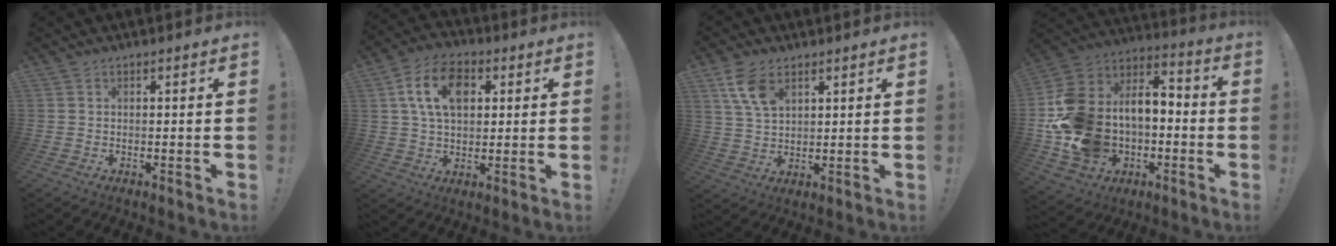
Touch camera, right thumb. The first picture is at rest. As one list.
[{"total": 13.6, "force": [4.0, 8.9, 9.4], "torque": [-0.168, 0.014, 0.077]}, {"total": 9.0, "force": [4.9, 4.9, 5.8], "torque": [-0.109, -0.016, 0.094]}, {"total": 17.5, "force": [-2.8, 14.0, 10.1], "torque": [-0.210, 0.005, -0.029]}]